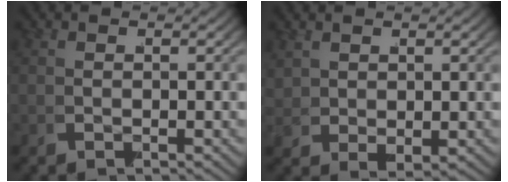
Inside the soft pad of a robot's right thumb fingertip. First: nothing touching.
{"total": 1.7, "force": [1.7, -0.1, 0.1], "torque": [0.004, -0.003, 0.039]}